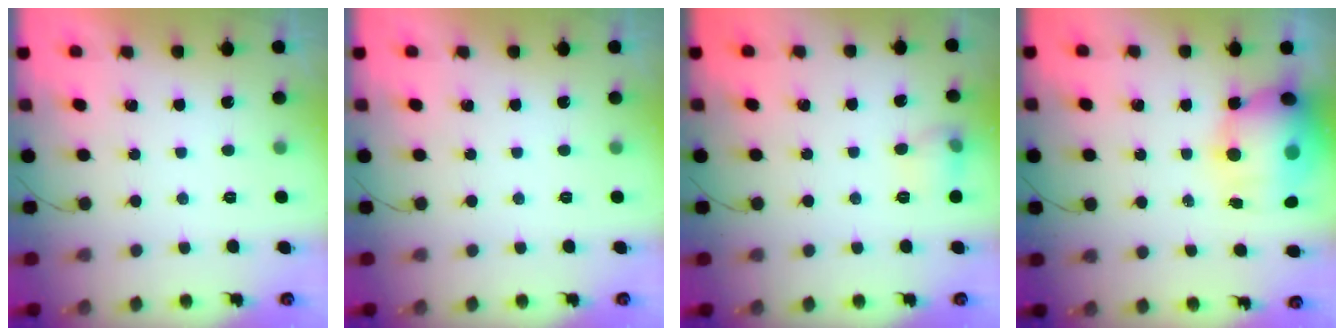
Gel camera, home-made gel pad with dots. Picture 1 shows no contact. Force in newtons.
{"total": 0.0}
{"total": 6.2, "press": 6.1, "slide": 1.3}
{"total": 15.2, "press": 14.8, "slide": 3.7}